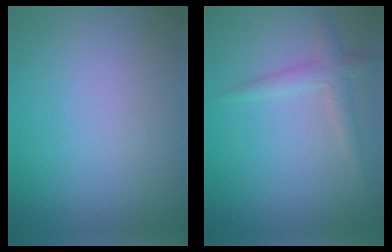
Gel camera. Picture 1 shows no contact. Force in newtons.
{"total": 2.1, "press": 2.1, "slide": 0.1}